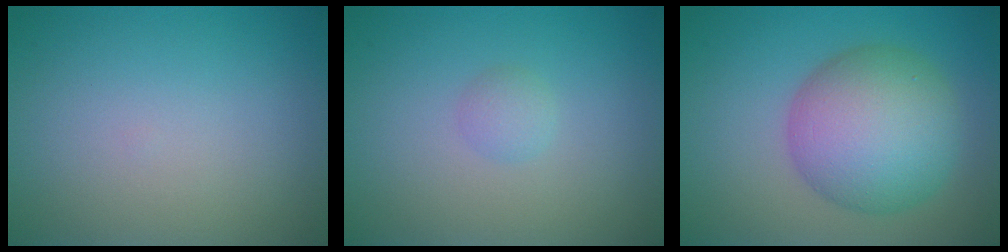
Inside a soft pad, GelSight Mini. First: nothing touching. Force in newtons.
{"total": 1.1, "press": 1.1, "slide": 0.1}
{"total": 8.8, "press": 8.8, "slide": 0.1}